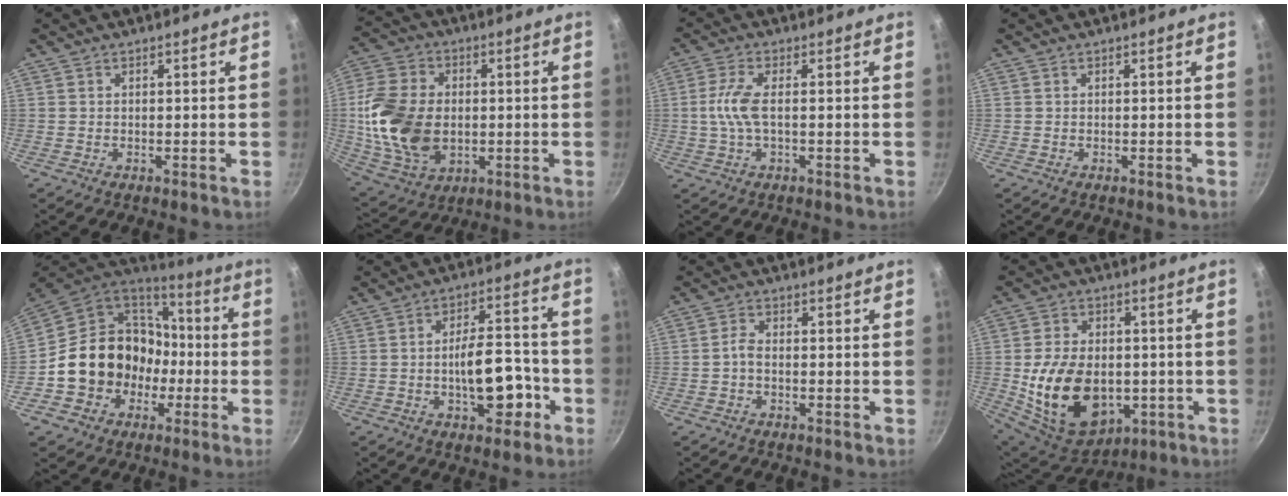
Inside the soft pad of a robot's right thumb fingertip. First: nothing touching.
{"total": 18.0, "force": [-0.6, 12.7, 12.7], "torque": [-0.240, 0.006, -0.001]}
{"total": 5.8, "force": [-0.3, 2.1, 5.4], "torque": [-0.130, 0.009, -0.010]}
{"total": 0.0}
{"total": 18.3, "force": [-3.2, 16.1, 8.2], "torque": [-0.112, 0.057, -0.040]}
{"total": 11.6, "force": [-3.8, 5.6, 9.4], "torque": [-0.107, 0.044, -0.052]}
{"total": 2.0, "force": [-0.8, 1.0, 1.5], "torque": [-0.033, 0.013, -0.021]}
{"total": 19.6, "force": [-2.7, 13.6, 13.8], "torque": [-0.228, 0.001, -0.023]}